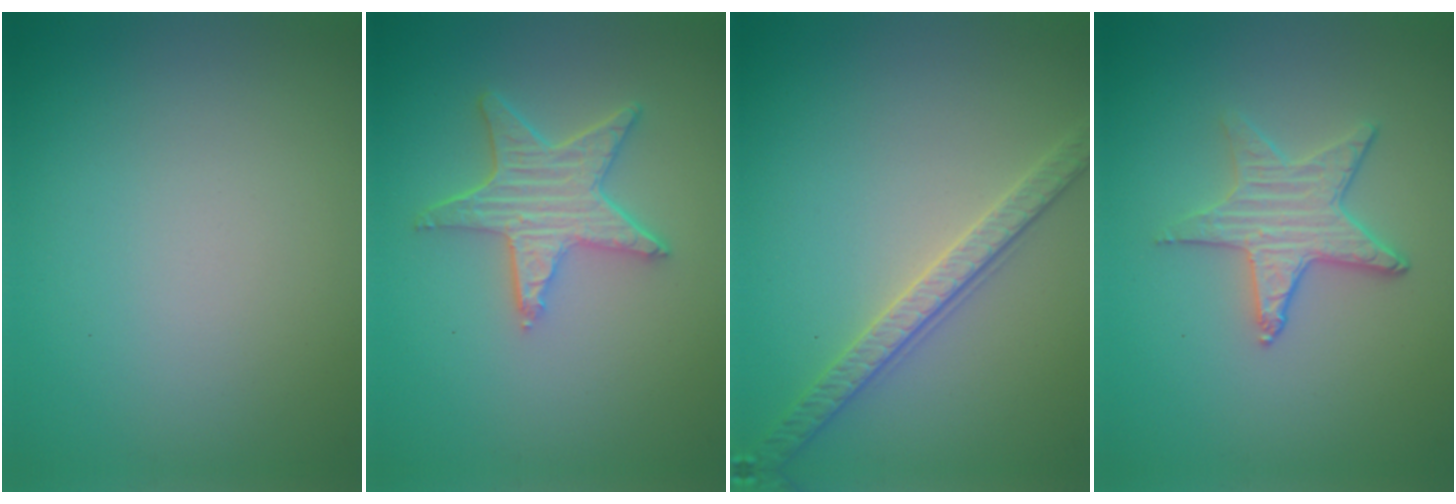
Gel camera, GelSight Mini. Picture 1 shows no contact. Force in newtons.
{"total": 5.0, "press": 4.0, "slide": 3.0}
{"total": 3.1, "press": 2.9, "slide": 1.1}
{"total": 3.2, "press": 3.0, "slide": 1.2}